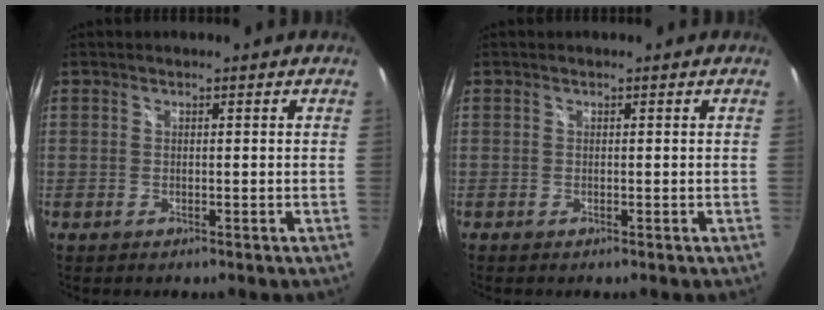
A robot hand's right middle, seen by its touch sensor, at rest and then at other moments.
{"total": 0.0}